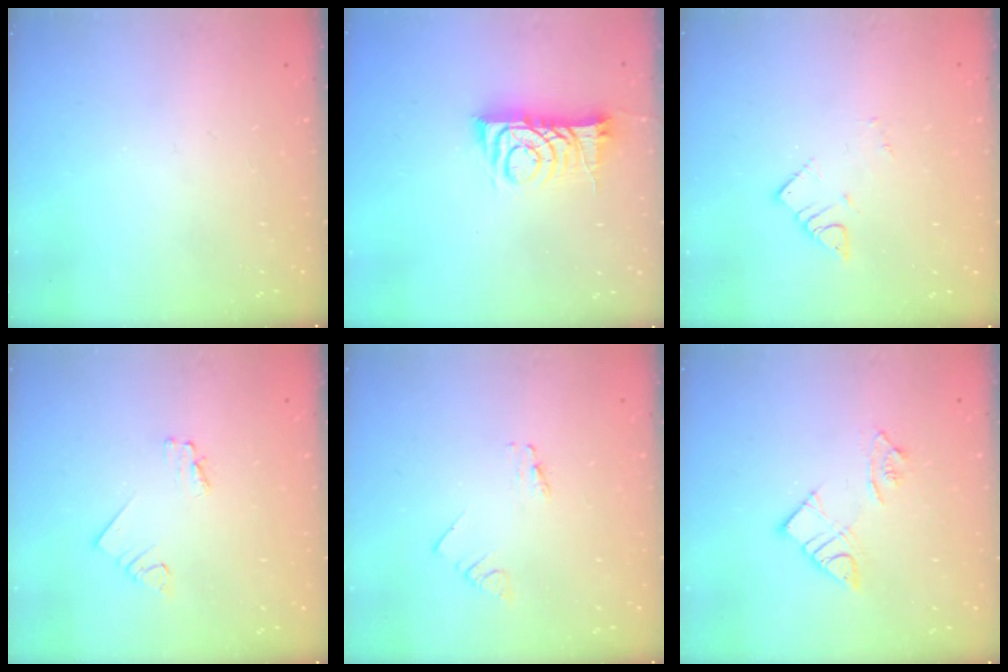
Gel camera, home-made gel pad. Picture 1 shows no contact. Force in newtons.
{"total": 10.3, "press": 10.3, "slide": 0.6}
{"total": 3.1, "press": 3.1, "slide": 0.2}
{"total": 1.6, "press": 1.6, "slide": 0.2}
{"total": 0.6, "press": 0.6, "slide": 0.1}
{"total": 9.2, "press": 9.2, "slide": 0.6}